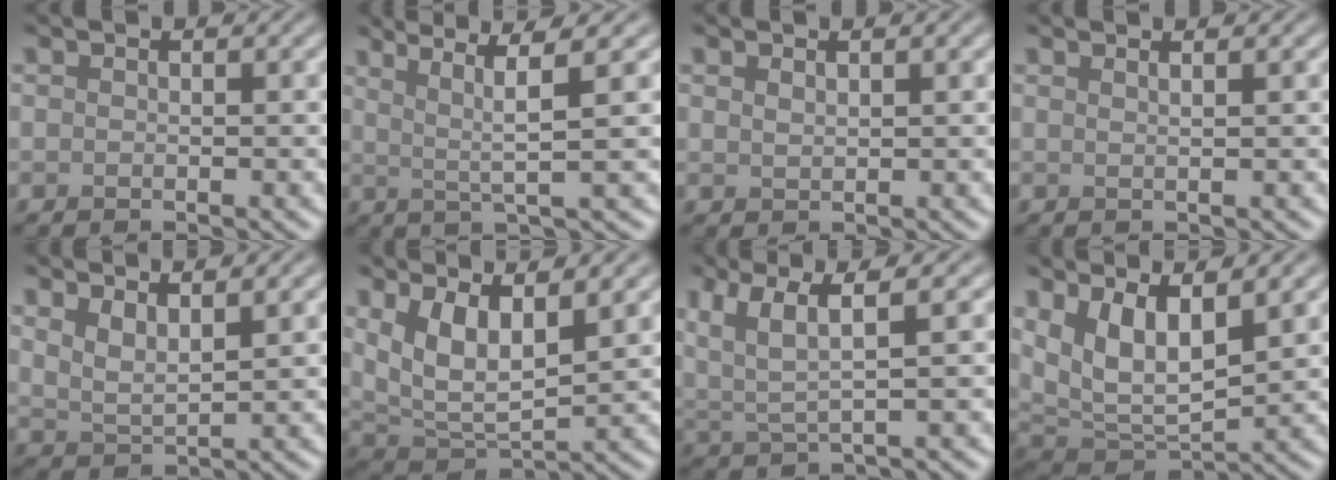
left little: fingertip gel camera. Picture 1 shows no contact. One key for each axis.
{"total": 4.3, "fx": 2.0, "fy": 0.3, "fz": 3.8, "tx": -0.075, "ty": 0.004, "tz": 0.040}
{"total": 0.9, "fx": 0.7, "fy": 0.4, "fz": 0.5, "tx": -0.014, "ty": 0.000, "tz": 0.015}
{"total": 2.0, "fx": 1.2, "fy": 0.9, "fz": 1.3, "tx": 0.002, "ty": 0.001, "tz": -0.009}
{"total": 2.9, "fx": 2.1, "fy": 0.9, "fz": 1.9, "tx": -0.041, "ty": -0.007, "tz": 0.042}
{"total": 6.3, "fx": 2.8, "fy": 2.5, "fz": 5.1, "tx": -0.108, "ty": -0.012, "tz": 0.058}
{"total": 4.9, "fx": 2.6, "fy": 1.2, "fz": 4.0, "tx": -0.093, "ty": 0.004, "tz": 0.055}
{"total": 7.5, "fx": 2.9, "fy": 3.2, "fz": 6.2, "tx": -0.125, "ty": -0.010, "tz": 0.058}